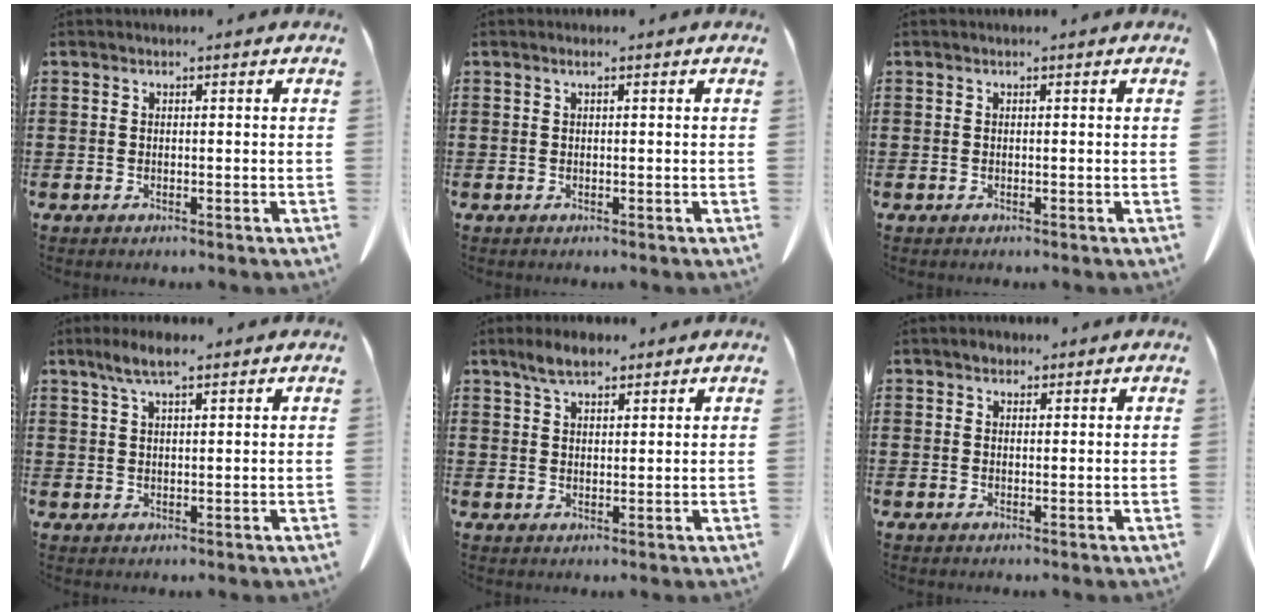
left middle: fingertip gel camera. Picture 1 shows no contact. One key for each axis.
{"total": 0.6, "fx": 0.2, "fy": 0.0, "fz": 0.6, "tx": -0.011, "ty": 0.000, "tz": 0.004}
{"total": 0.0}
{"total": 4.6, "fx": 2.8, "fy": 1.1, "fz": 3.5, "tx": -0.072, "ty": 0.006, "tz": 0.049}
{"total": 4.4, "fx": 3.3, "fy": 1.4, "fz": 2.5, "tx": -0.056, "ty": 0.004, "tz": 0.060}
{"total": 1.4, "fx": 1.0, "fy": 0.9, "fz": 0.2, "tx": 0.000, "ty": 0.003, "tz": 0.018}